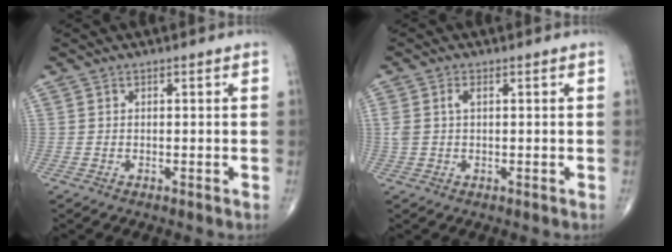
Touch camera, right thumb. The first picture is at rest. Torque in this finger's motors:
{"motor_torque": [0.57, 0.74, 0.52, 0.29, 0.08]}